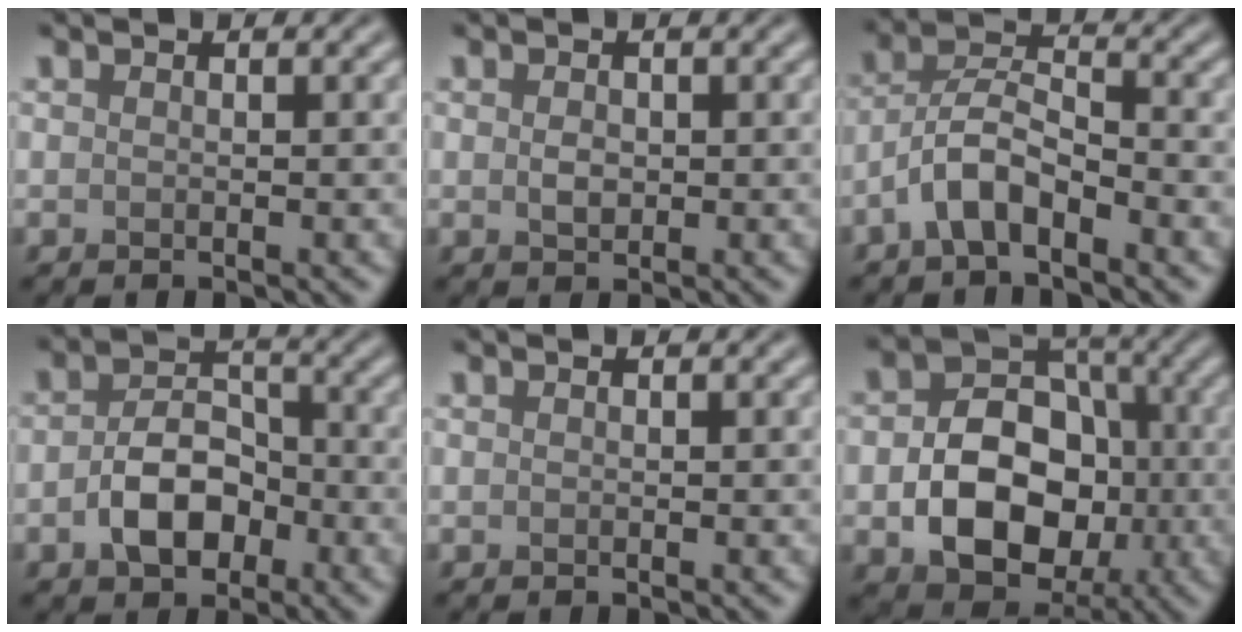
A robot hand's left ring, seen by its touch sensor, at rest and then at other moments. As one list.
[{"total": 1.2, "force": [0.2, 0.9, 0.8], "torque": [-0.014, 0.000, 0.004]}, {"total": 4.1, "force": [-2.4, 1.6, 2.9], "torque": [-0.050, 0.017, -0.053]}, {"total": 4.8, "force": [-1.5, 3.2, 3.3], "torque": [-0.058, 0.004, -0.031]}, {"total": 0.0}, {"total": 8.9, "force": [-1.8, 6.7, 5.6], "torque": [-0.086, -0.002, -0.027]}]